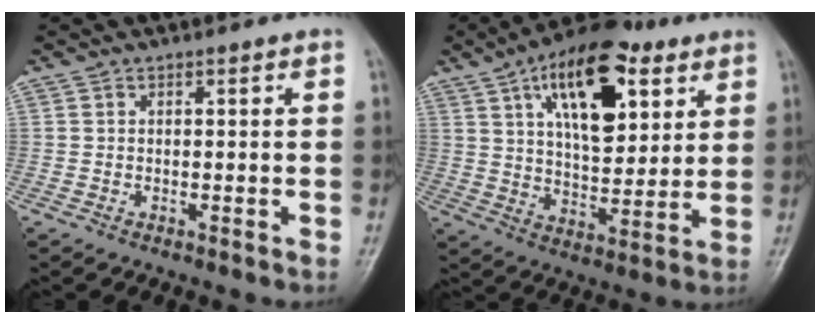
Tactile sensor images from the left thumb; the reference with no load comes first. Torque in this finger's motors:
{"motor_torque": [0.27, 1.04, 0.27, -0.52, 0.15]}